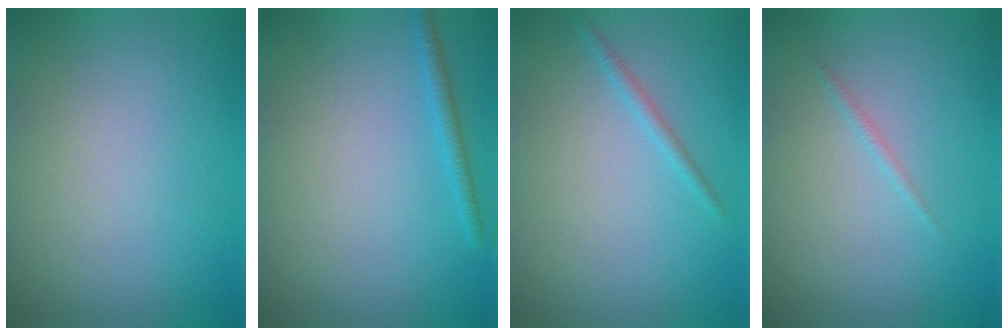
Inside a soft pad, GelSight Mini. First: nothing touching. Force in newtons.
{"total": 1.3, "press": 1.3, "slide": 0.0}
{"total": 1.0, "press": 1.0, "slide": 0.0}
{"total": 0.6, "press": 0.6, "slide": 0.1}